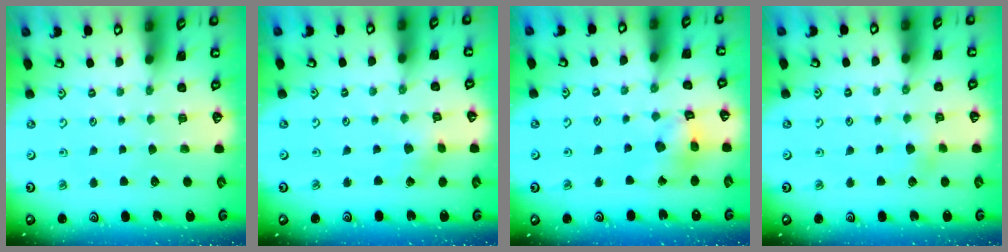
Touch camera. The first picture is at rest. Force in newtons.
{"total": 1.5, "press": 1.5, "slide": 0.2}
{"total": 10.5, "press": 10.4, "slide": 1.3}
{"total": 3.0, "press": 2.9, "slide": 0.5}